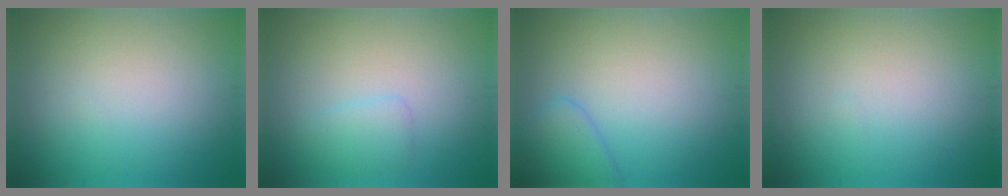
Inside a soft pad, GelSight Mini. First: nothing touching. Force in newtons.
{"total": 1.5, "press": 1.5, "slide": 0.1}
{"total": 2.5, "press": 2.5, "slide": 0.2}
{"total": 0.0}